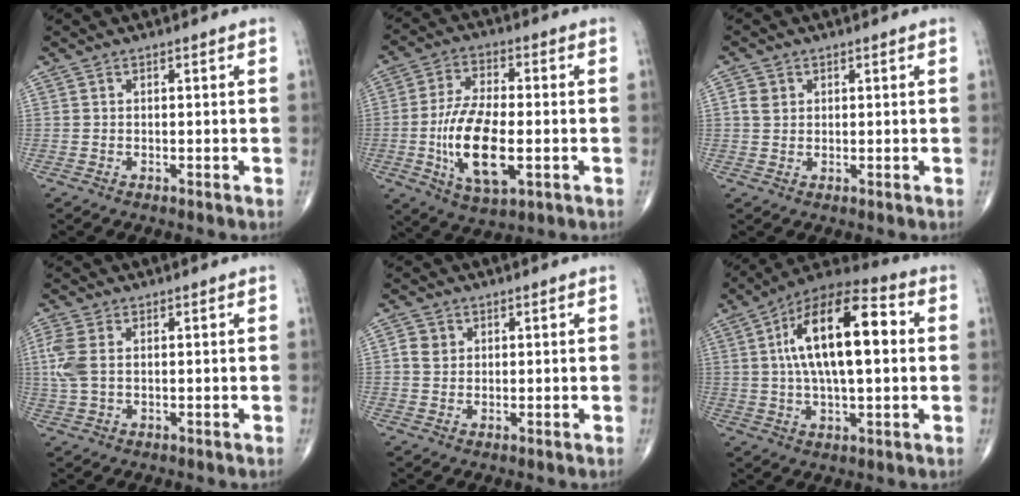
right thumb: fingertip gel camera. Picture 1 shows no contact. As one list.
[{"total": 14.6, "force": [-2.9, 6.4, 12.8], "torque": [-0.241, 0.003, -0.048]}, {"total": 2.5, "force": [0.8, 2.1, 1.1], "torque": [-0.016, 0.000, 0.015]}, {"total": 5.5, "force": [0.7, 3.3, 4.3], "torque": [-0.130, 0.008, 0.017]}, {"total": 2.8, "force": [0.7, 2.4, 1.2], "torque": [-0.013, 0.001, 0.012]}, {"total": 19.3, "force": [3.0, 7.9, 17.4], "torque": [-0.286, 0.027, 0.041]}]